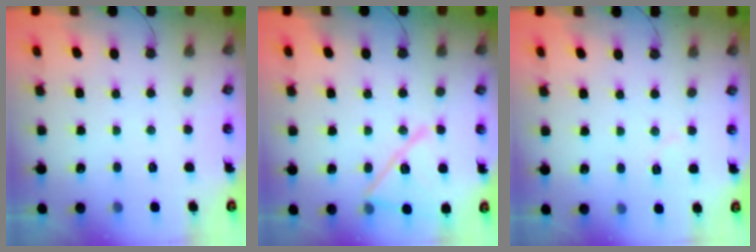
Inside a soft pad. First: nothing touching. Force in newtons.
{"total": 15.3, "press": 15.2, "slide": 0.3}
{"total": 4.2, "press": 4.0, "slide": 1.3}